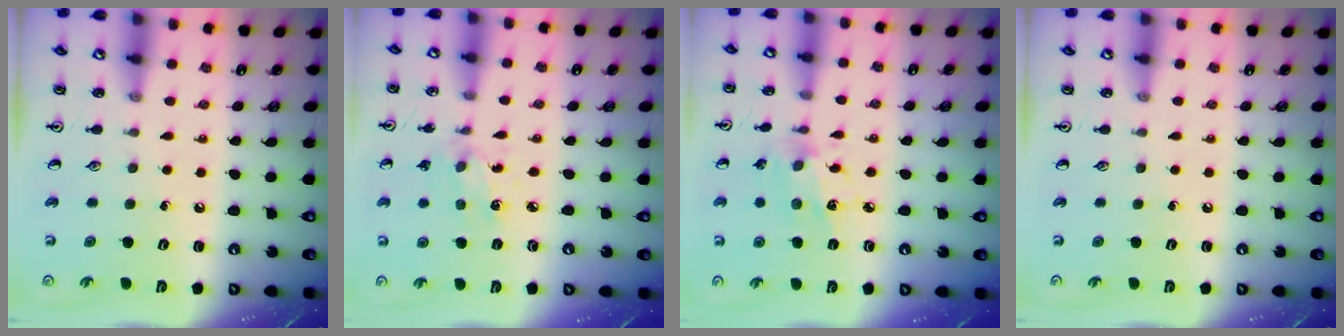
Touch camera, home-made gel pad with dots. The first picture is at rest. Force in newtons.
{"total": 2.8, "press": 2.7, "slide": 0.7}
{"total": 9.1, "press": 9.1, "slide": 0.6}
{"total": 0.0}